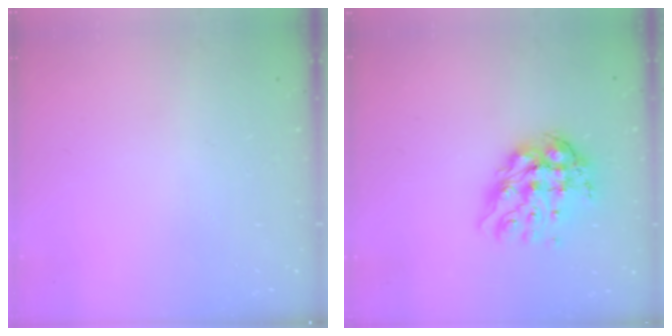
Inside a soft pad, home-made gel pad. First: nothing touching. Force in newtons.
{"total": 13.5, "press": 13.5, "slide": 1.0}